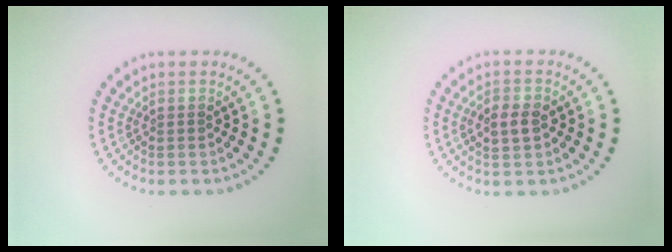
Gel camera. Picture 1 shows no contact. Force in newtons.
{"total": 2.6, "press": 2.6, "slide": 0.2}